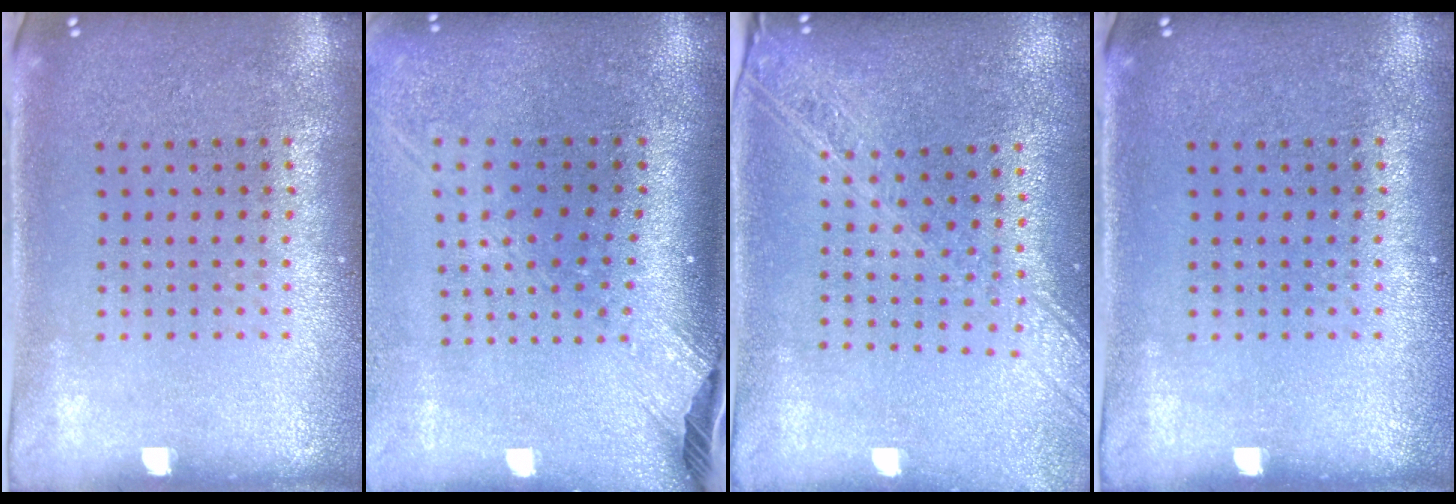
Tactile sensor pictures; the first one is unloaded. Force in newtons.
{"total": 2.6, "press": 1.9, "slide": 1.8}
{"total": 2.3, "press": 1.9, "slide": 1.2}
{"total": 0.0}